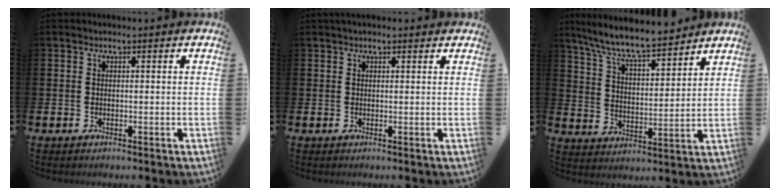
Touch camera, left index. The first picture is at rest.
{"total": 0.9, "force": [0.8, 0.3, 0.4], "torque": [0.008, -0.001, 0.010]}
{"total": 8.7, "force": [8.1, 0.9, 2.9], "torque": [-0.091, -0.055, 0.145]}